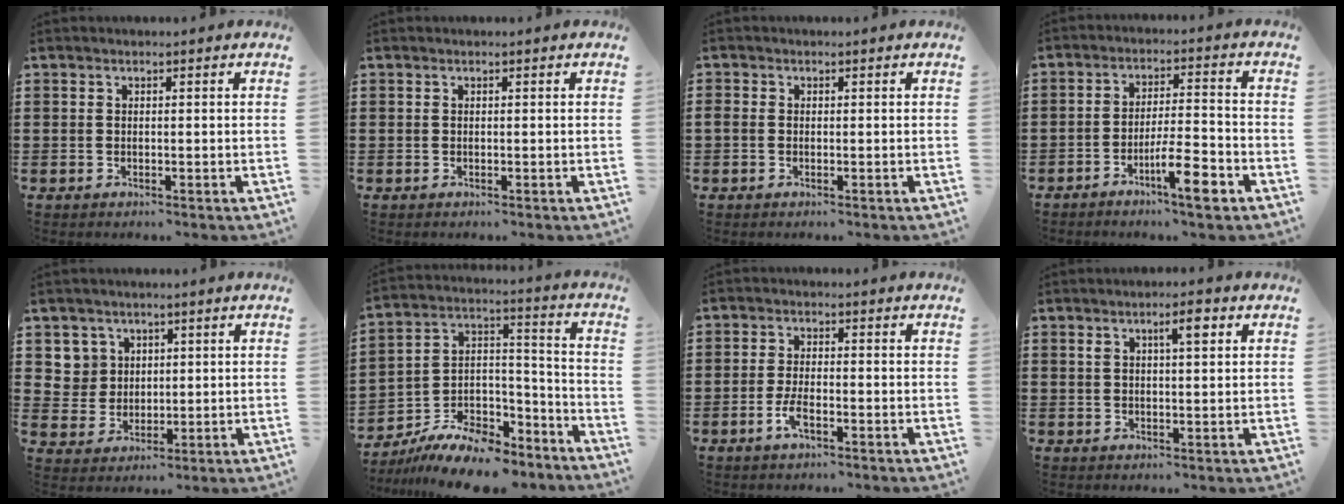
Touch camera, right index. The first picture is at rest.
{"total": 0.0}
{"total": 0.8, "force": [-0.3, 0.6, 0.4], "torque": [-0.017, 0.000, -0.009]}
{"total": 7.8, "force": [-4.4, 1.7, 6.2], "torque": [-0.110, 0.004, -0.077]}
{"total": 4.9, "force": [2.1, 4.4, 0.5], "torque": [-0.034, 0.016, 0.040]}
{"total": 10.6, "force": [-9.4, 3.2, 3.7], "torque": [-0.069, 0.028, -0.180]}
{"total": 3.3, "force": [-1.6, 1.0, 2.6], "torque": [-0.058, -0.002, -0.032]}
{"total": 3.9, "force": [1.7, 0.9, 3.4], "torque": [-0.055, 0.002, 0.022]}